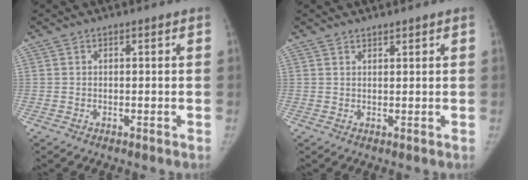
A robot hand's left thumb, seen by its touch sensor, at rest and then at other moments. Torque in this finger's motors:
{"motor_torque": [-0.32, -0.08, -0.48, 0.36, -0.04]}